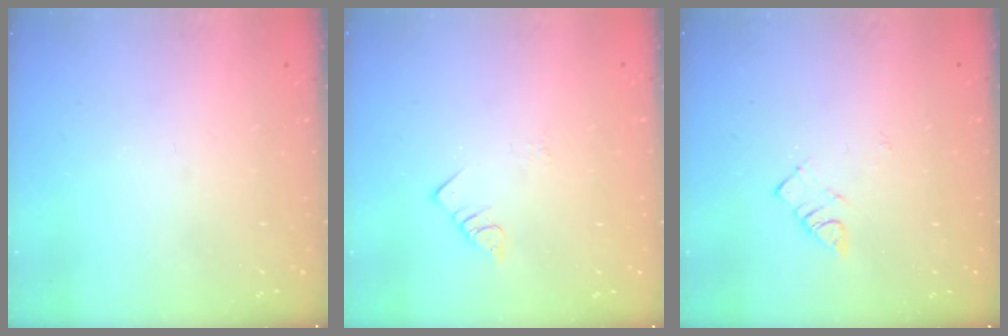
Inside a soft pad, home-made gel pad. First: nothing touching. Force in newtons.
{"total": 1.8, "press": 1.8, "slide": 0.3}
{"total": 2.3, "press": 2.3, "slide": 0.4}